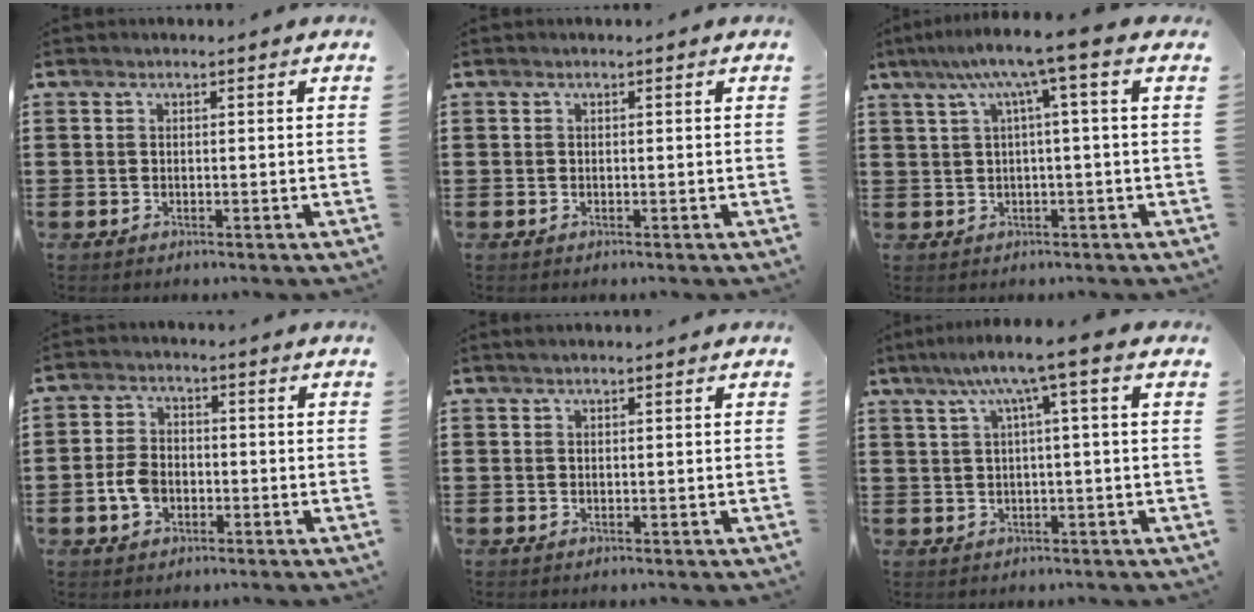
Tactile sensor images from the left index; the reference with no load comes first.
{"total": 0.0}
{"total": 7.0, "force": [2.3, -0.5, 6.6], "torque": [-0.132, -0.001, 0.035]}
{"total": 4.6, "force": [-1.2, 3.2, 3.2], "torque": [-0.080, 0.001, -0.027]}
{"total": 0.5, "force": [0.4, 0.1, 0.3], "torque": [-0.007, 0.000, 0.008]}
{"total": 6.3, "force": [1.9, -0.4, 6.0], "torque": [-0.120, 0.000, 0.027]}